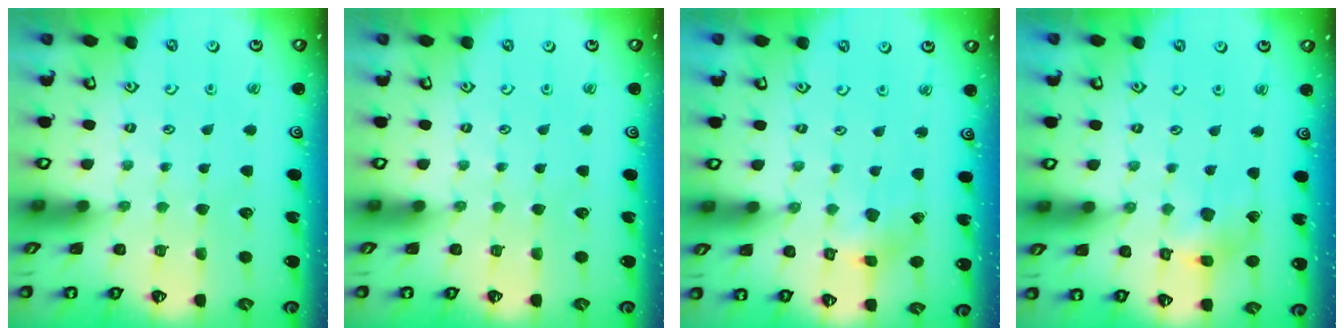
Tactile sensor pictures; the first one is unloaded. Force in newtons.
{"total": 0.0}
{"total": 2.8, "press": 2.8, "slide": 0.5}
{"total": 8.1, "press": 8.1, "slide": 0.9}